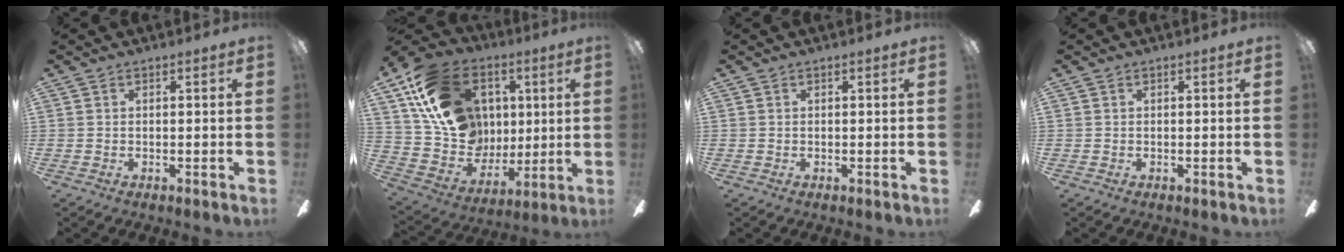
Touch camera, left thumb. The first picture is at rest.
{"total": 22.6, "force": [7.6, 17.2, 12.4], "torque": [-0.238, -0.009, 0.157]}
{"total": 0.0}
{"total": 0.0}